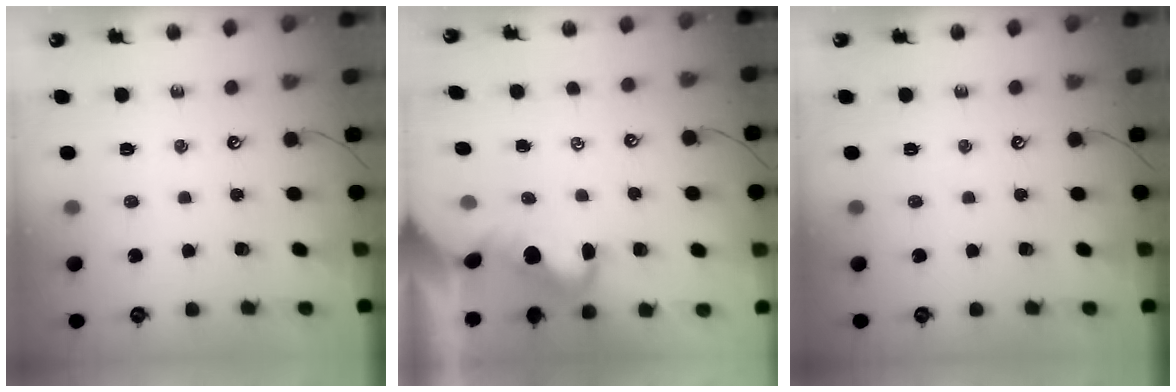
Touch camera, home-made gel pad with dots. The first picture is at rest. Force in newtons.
{"total": 0.0}
{"total": 0.0}